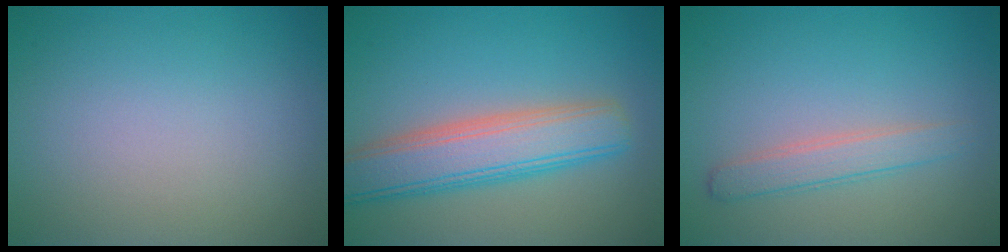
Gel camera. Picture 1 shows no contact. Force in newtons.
{"total": 6.4, "press": 6.4, "slide": 0.4}
{"total": 2.2, "press": 2.2, "slide": 0.1}